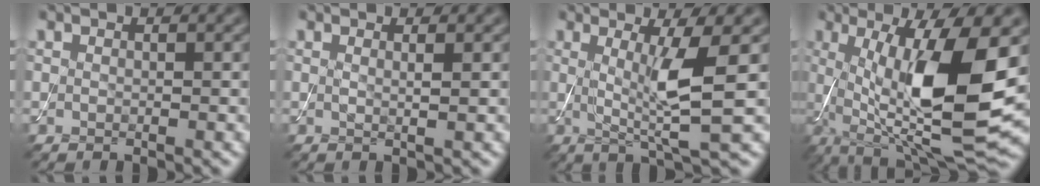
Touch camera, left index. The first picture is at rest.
{"total": 1.1, "force": [0.3, 0.4, 1.0], "torque": [-0.009, -0.001, 0.000]}
{"total": 5.2, "force": [0.5, 0.6, 5.1], "torque": [-0.094, -0.009, 0.012]}
{"total": 13.5, "force": [0.4, 3.7, 12.9], "torque": [-0.213, -0.014, 0.011]}